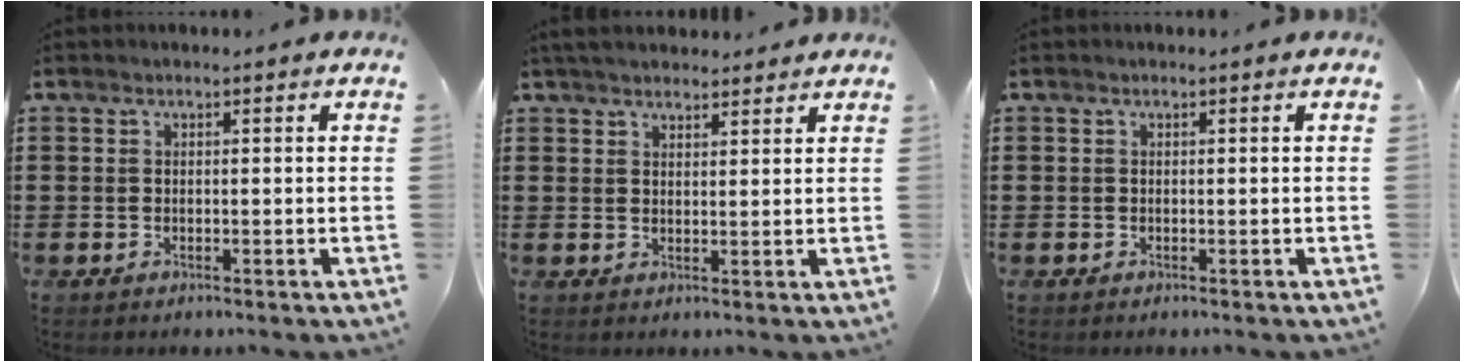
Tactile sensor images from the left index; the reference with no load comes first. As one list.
[{"total": 3.0, "force": [2.9, 0.6, 0.7], "torque": [-0.021, 0.000, 0.056]}, {"total": 0.0}]